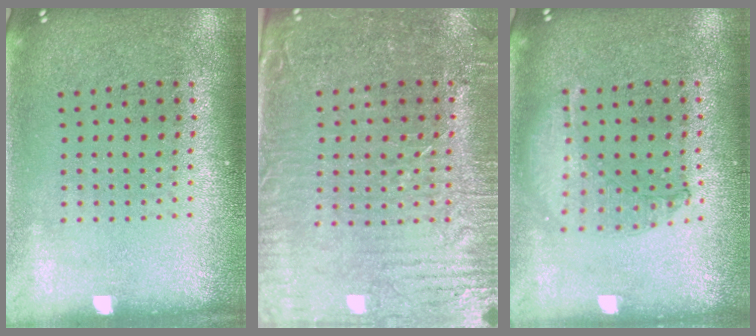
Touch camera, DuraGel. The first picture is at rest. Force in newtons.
{"total": 3.5, "press": 3.3, "slide": 1.3}
{"total": 1.0, "press": 1.0, "slide": 0.3}